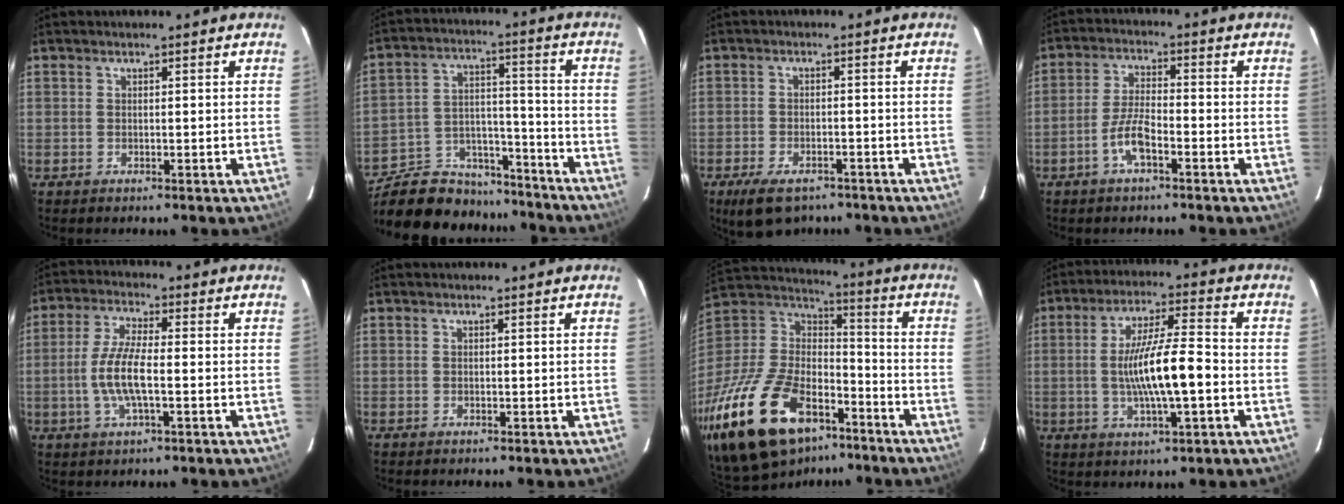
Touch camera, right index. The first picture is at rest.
{"total": 19.2, "force": [-16.0, 8.9, 5.8], "torque": [-0.136, 0.042, -0.232]}
{"total": 8.6, "force": [-6.2, 4.0, 4.3], "torque": [-0.103, -0.013, -0.100]}
{"total": 5.7, "force": [-3.0, 1.6, 4.6], "torque": [-0.100, 0.005, -0.057]}
{"total": 8.1, "force": [-1.5, 2.1, 7.6], "torque": [-0.157, -0.001, -0.032]}
{"total": 0.0}
{"total": 36.5, "force": [-22.2, 19.0, 21.9], "torque": [-0.481, -0.018, -0.353]}
{"total": 12.0, "force": [-1.9, 1.8, 11.8], "torque": [-0.214, -0.002, -0.031]}